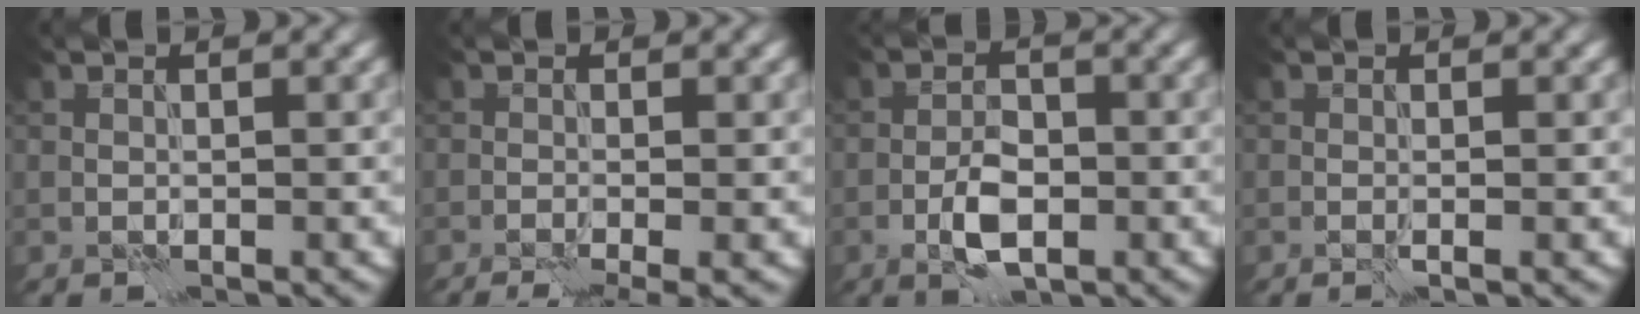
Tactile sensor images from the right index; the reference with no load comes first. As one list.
[{"total": 4.2, "force": [-2.2, 1.3, 3.3], "torque": [-0.039, -0.001, -0.029]}, {"total": 3.7, "force": [-1.5, 1.7, 3.0], "torque": [-0.051, 0.003, -0.031]}, {"total": 0.7, "force": [-0.2, 0.0, 0.7], "torque": [-0.013, -0.002, -0.004]}]